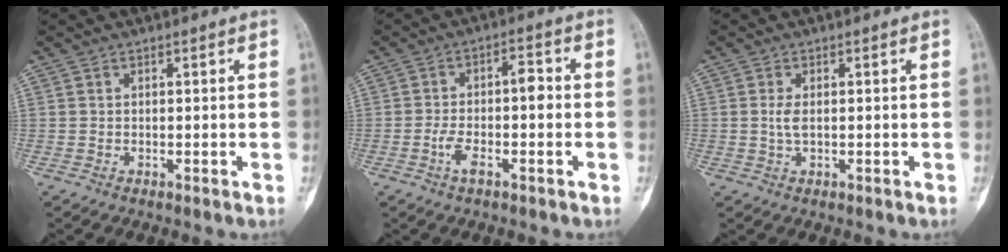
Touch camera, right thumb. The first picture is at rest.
{"total": 6.9, "force": [-1.5, 2.5, 6.3], "torque": [-0.116, 0.031, -0.027]}
{"total": 2.1, "force": [0.1, 0.9, 1.8], "torque": [-0.041, -0.001, 0.002]}